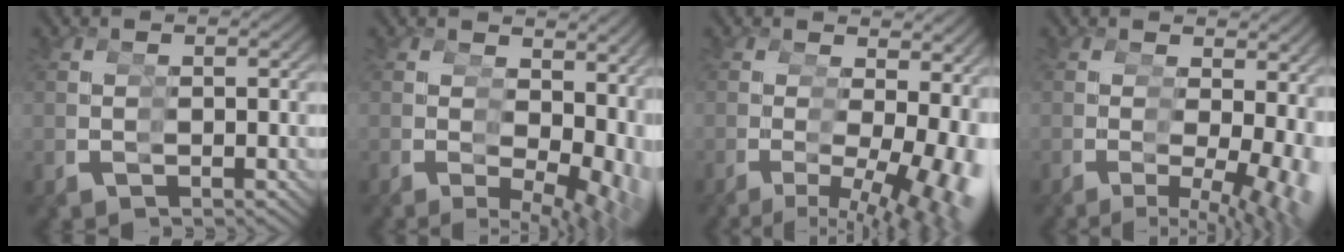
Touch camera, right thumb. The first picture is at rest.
{"total": 6.1, "force": [0.0, 3.7, 4.8], "torque": [-0.045, -0.014, 0.004]}
{"total": 8.9, "force": [-1.3, 5.1, 7.2], "torque": [-0.088, -0.030, -0.011]}
{"total": 7.3, "force": [-1.5, 3.9, 6.0], "torque": [-0.068, -0.025, -0.017]}